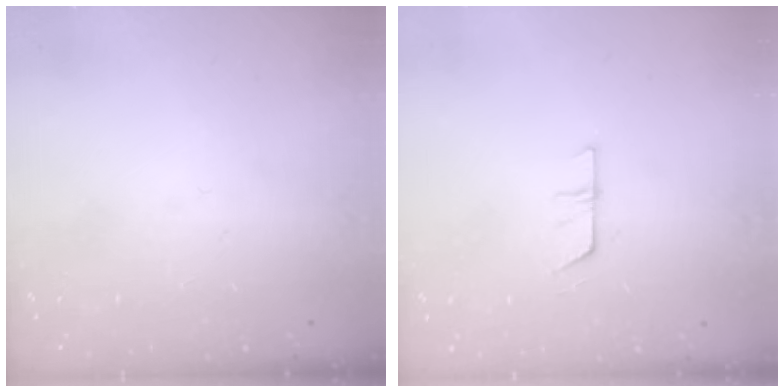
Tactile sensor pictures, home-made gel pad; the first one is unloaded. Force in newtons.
{"total": 5.4, "press": 5.4, "slide": 0.4}